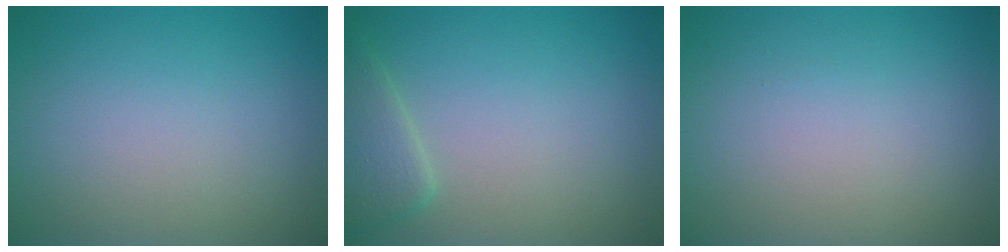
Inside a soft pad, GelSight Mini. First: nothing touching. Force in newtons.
{"total": 2.5, "press": 2.5, "slide": 0.3}
{"total": 0.0}